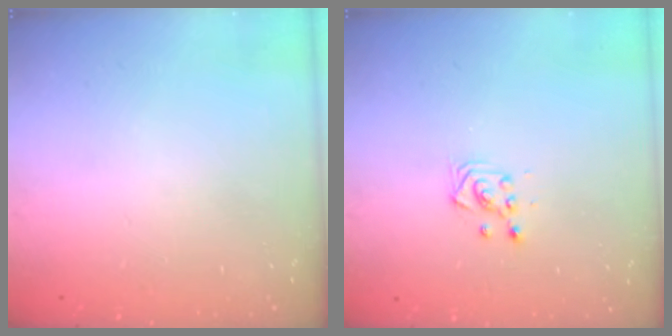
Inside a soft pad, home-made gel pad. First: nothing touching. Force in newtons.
{"total": 3.0, "press": 3.0, "slide": 0.5}